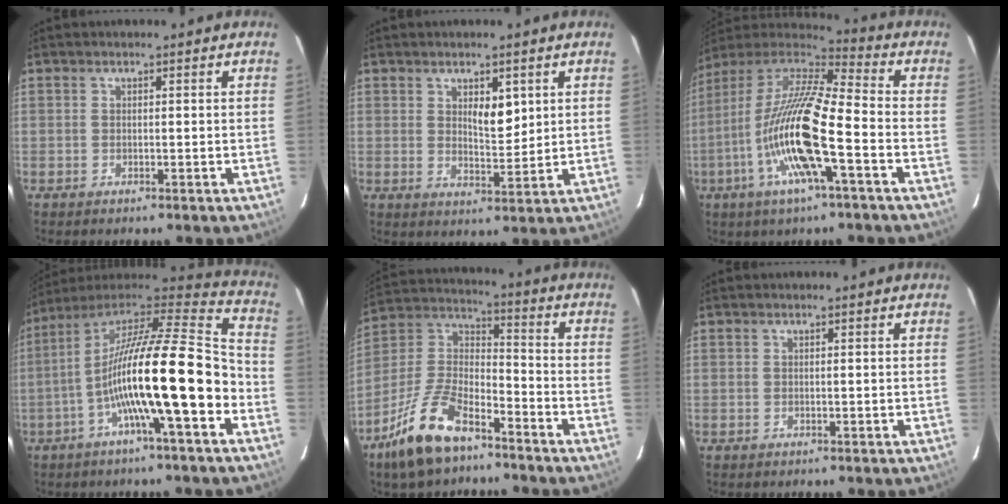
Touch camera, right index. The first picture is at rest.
{"total": 4.4, "force": [1.8, 1.8, 3.6], "torque": [-0.058, -0.006, 0.034]}
{"total": 17.9, "force": [-5.2, 2.1, 17.0], "torque": [-0.344, -0.004, -0.100]}
{"total": 20.3, "force": [-5.6, 1.5, 19.4], "torque": [-0.333, 0.012, -0.099]}
{"total": 14.0, "force": [-9.6, 5.0, 8.9], "torque": [-0.190, 0.003, -0.183]}
{"total": 0.0}